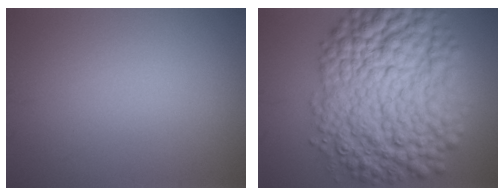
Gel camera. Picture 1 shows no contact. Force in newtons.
{"total": 14.3, "press": 14.3, "slide": 0.3}